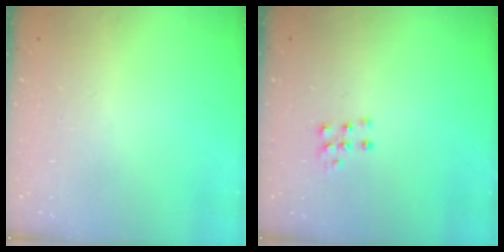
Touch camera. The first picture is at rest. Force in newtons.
{"total": 5.6, "press": 5.6, "slide": 0.5}